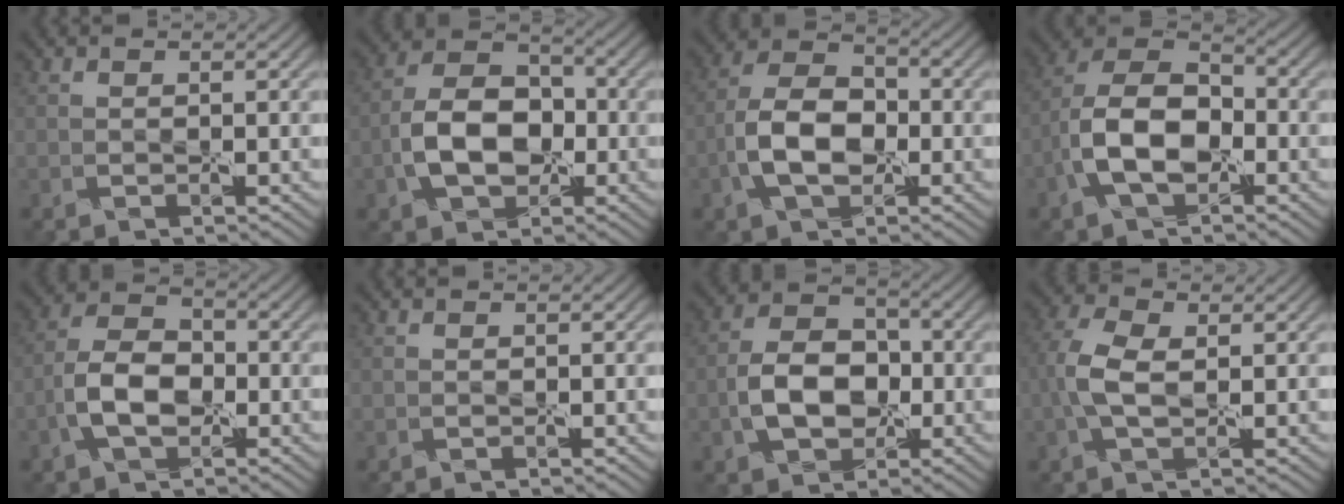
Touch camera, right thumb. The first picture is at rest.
{"total": 7.9, "force": [-2.0, 5.3, 5.5], "torque": [-0.107, 0.012, -0.045]}
{"total": 7.4, "force": [-2.1, 4.5, 5.4], "torque": [-0.112, 0.012, -0.051]}
{"total": 9.3, "force": [-3.2, 5.4, 6.9], "torque": [-0.148, 0.006, -0.072]}
{"total": 5.7, "force": [-2.1, 3.4, 4.1], "torque": [-0.083, 0.012, -0.051]}
{"total": 0.0}
{"total": 6.6, "force": [-1.5, 4.7, 4.4], "torque": [-0.080, 0.010, -0.035]}
{"total": 4.2, "force": [-0.2, 2.0, 3.7], "torque": [-0.096, 0.013, -0.009]}